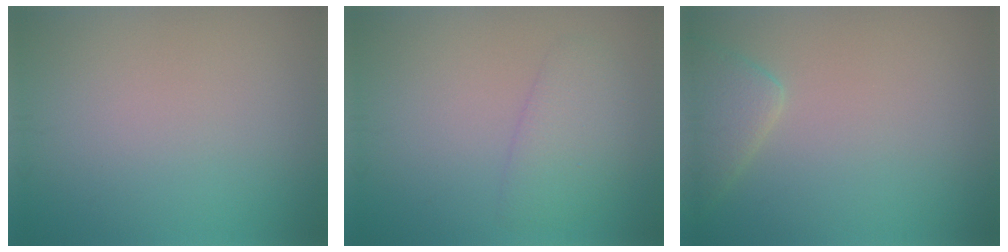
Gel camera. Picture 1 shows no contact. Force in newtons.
{"total": 2.7, "press": 2.7, "slide": 0.3}
{"total": 2.9, "press": 2.9, "slide": 0.2}